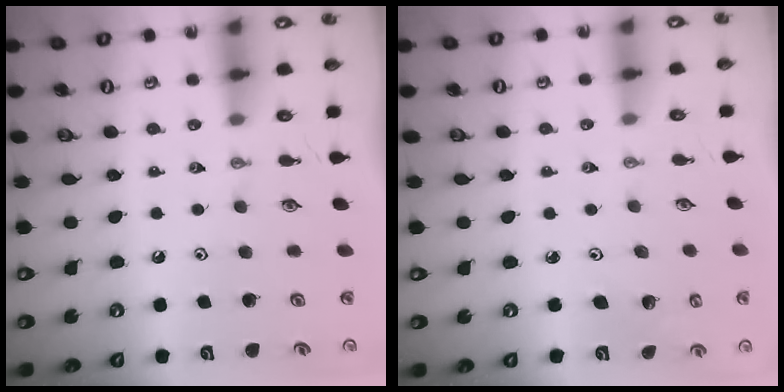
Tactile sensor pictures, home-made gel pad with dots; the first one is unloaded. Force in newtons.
{"total": 2.8, "press": 2.8, "slide": 0.2}